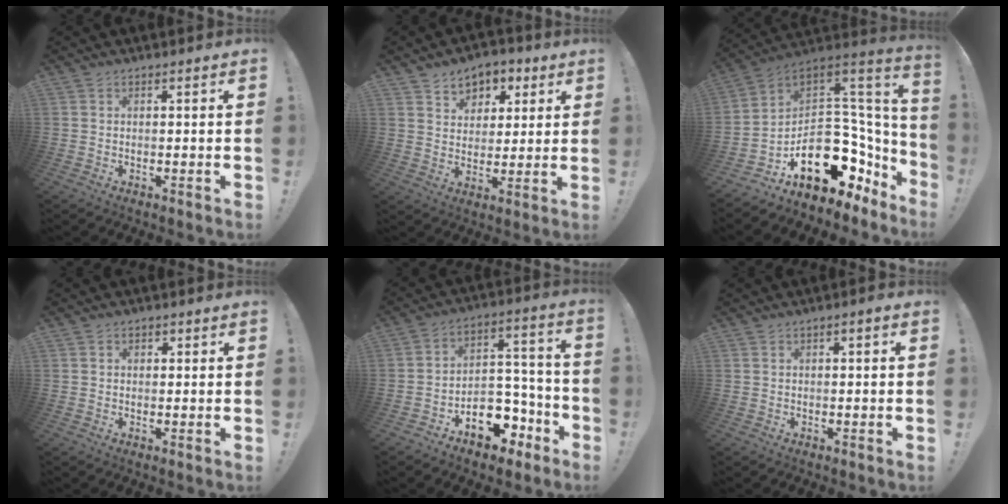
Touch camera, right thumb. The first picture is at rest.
{"total": 7.2, "force": [3.4, 6.2, 1.5], "torque": [-0.009, -0.027, 0.066]}
{"total": 23.2, "force": [-5.4, 15.4, 16.5], "torque": [-0.244, 0.002, -0.050]}
{"total": 1.3, "force": [0.3, 1.2, 0.6], "torque": [0.005, -0.003, 0.001]}
{"total": 12.9, "force": [-8.0, 8.7, 5.2], "torque": [-0.036, 0.073, -0.125]}
{"total": 1.0, "force": [-0.5, 0.4, 0.8], "torque": [-0.012, 0.003, -0.009]}